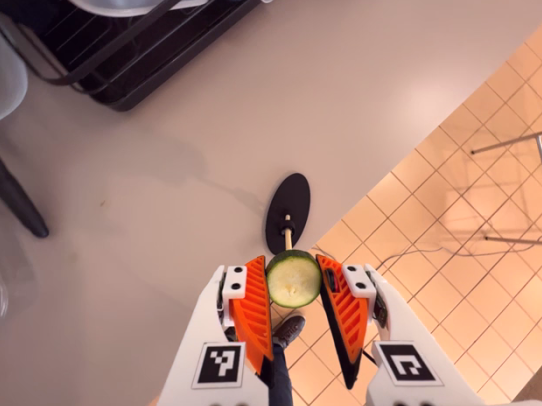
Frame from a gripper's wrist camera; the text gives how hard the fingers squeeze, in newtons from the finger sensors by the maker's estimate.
{"total": 9.8, "left": 9.8, "right": 9.7}